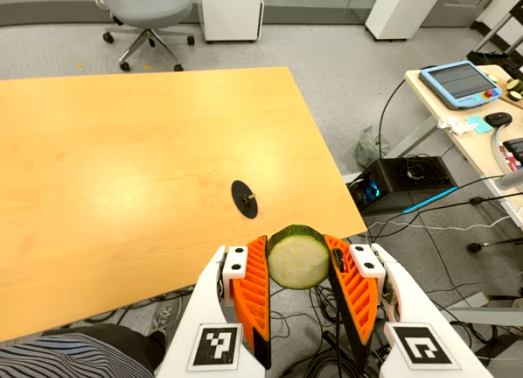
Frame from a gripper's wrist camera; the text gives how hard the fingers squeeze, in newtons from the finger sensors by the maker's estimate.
{"total": 11.9, "left": 12.7, "right": 11.1}